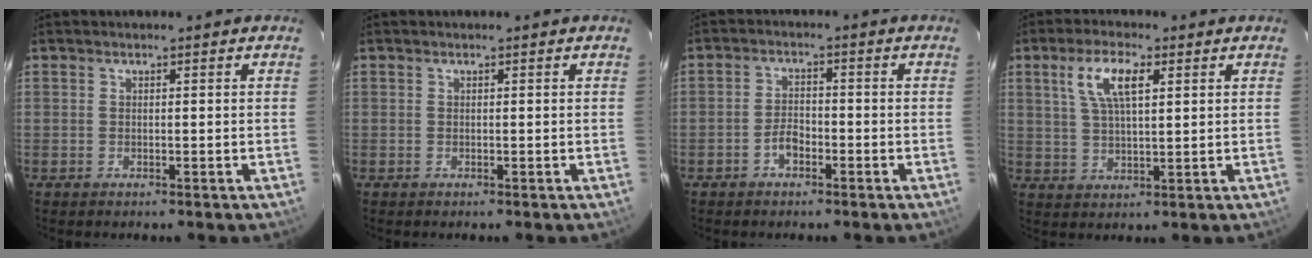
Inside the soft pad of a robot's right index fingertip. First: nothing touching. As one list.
[{"total": 0.0}, {"total": 3.3, "force": [-1.9, 1.8, 1.9], "torque": [-0.041, 0.007, -0.035]}, {"total": 7.5, "force": [3.1, 2.6, 6.4], "torque": [-0.124, 0.010, 0.059]}]